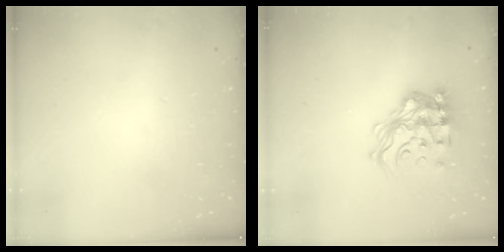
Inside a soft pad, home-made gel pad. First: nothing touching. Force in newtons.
{"total": 16.9, "press": 16.7, "slide": 2.8}